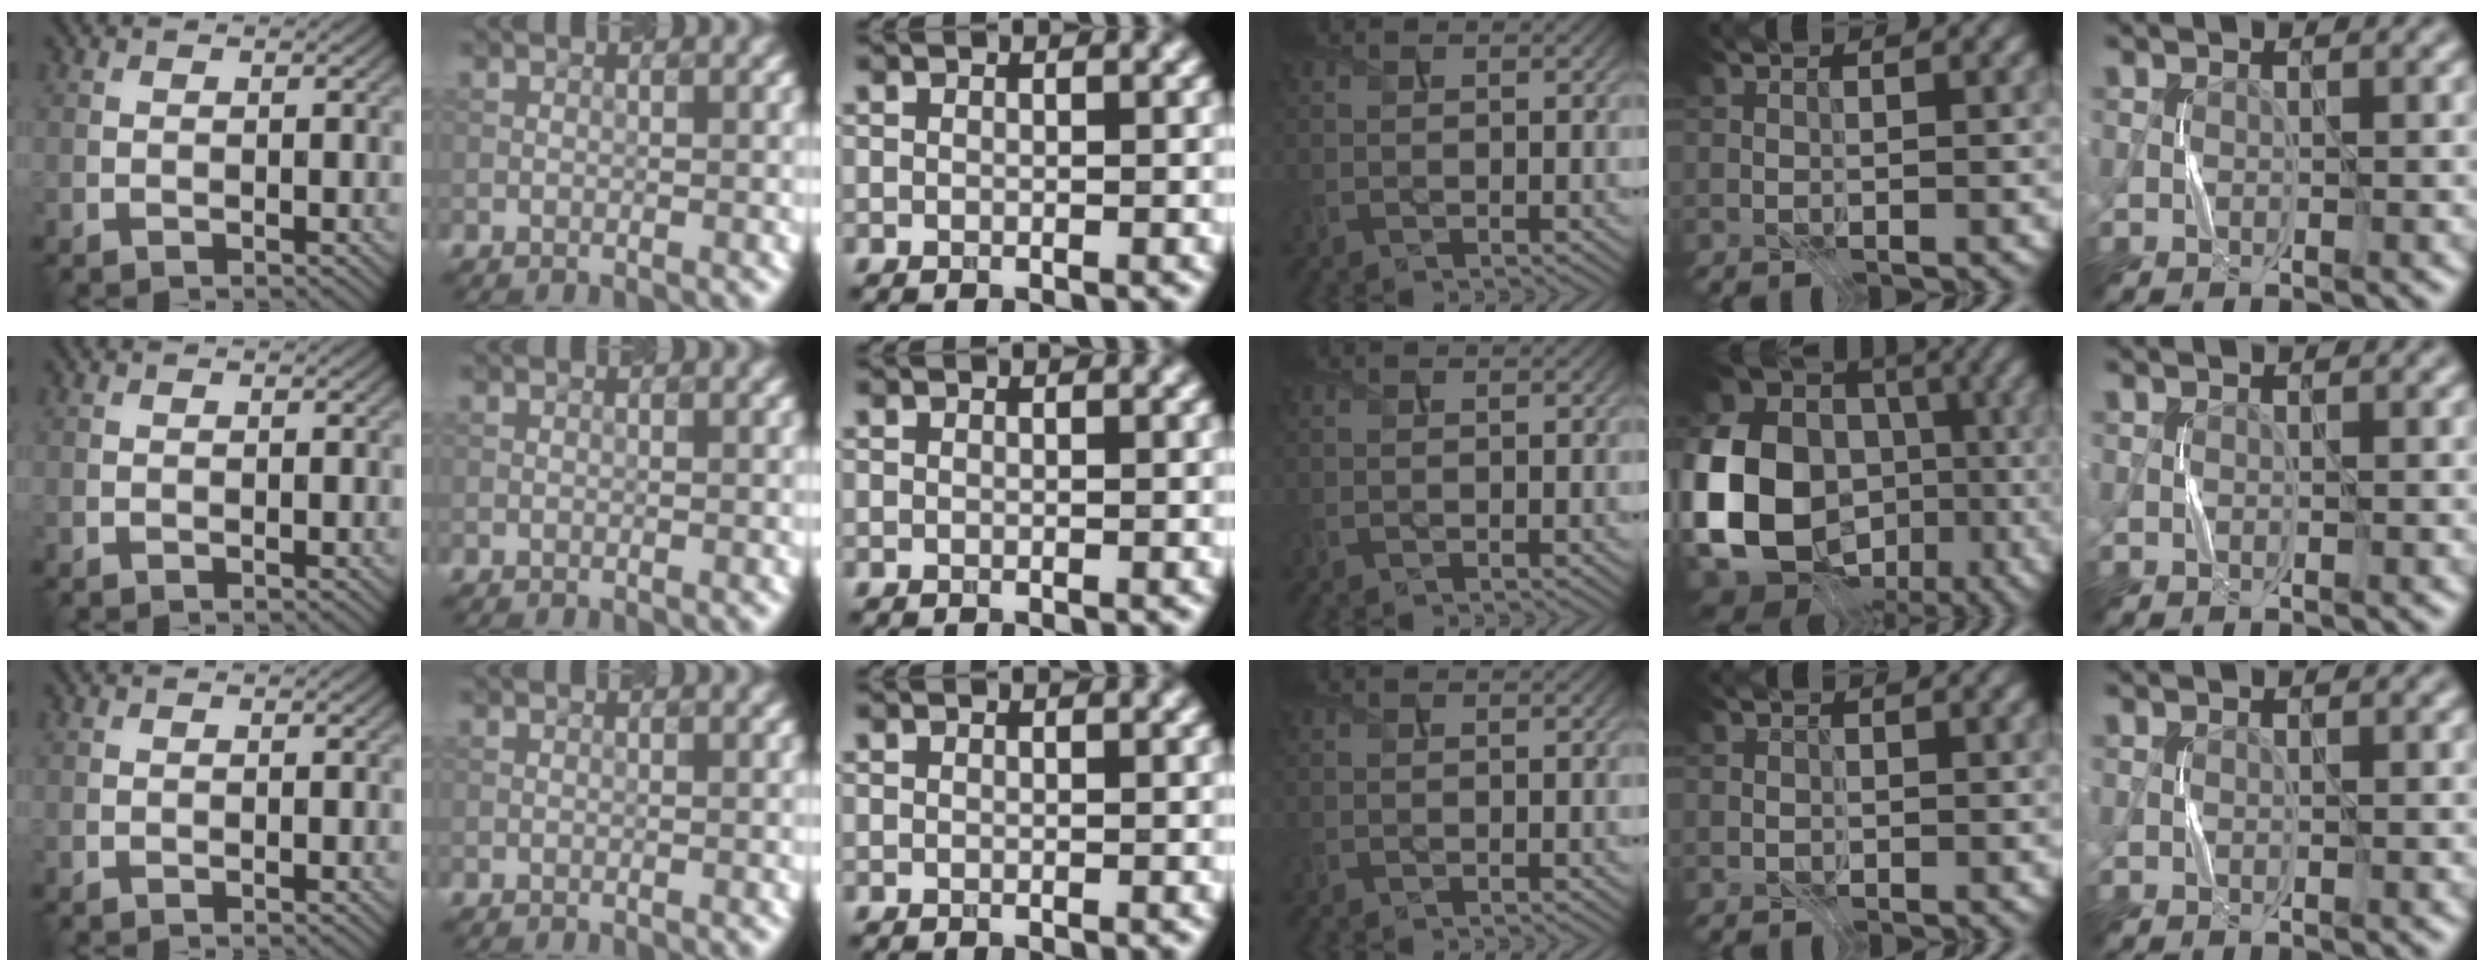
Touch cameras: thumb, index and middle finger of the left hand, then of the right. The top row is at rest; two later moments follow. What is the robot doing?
{"motion": "press", "object": "sticker"}